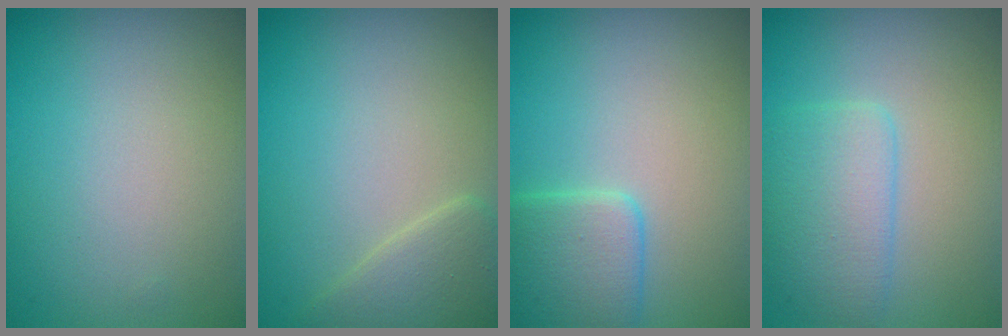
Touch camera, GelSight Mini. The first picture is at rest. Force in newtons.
{"total": 2.7, "press": 2.6, "slide": 0.2}
{"total": 3.6, "press": 3.6, "slide": 0.2}
{"total": 3.5, "press": 3.5, "slide": 0.1}